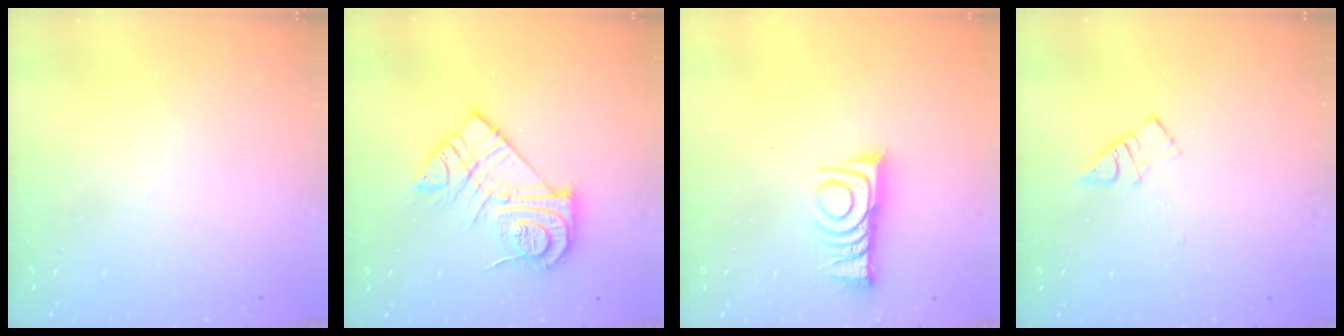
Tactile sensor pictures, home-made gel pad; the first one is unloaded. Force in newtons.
{"total": 15.9, "press": 15.9, "slide": 1.0}
{"total": 10.6, "press": 10.6, "slide": 0.4}
{"total": 3.9, "press": 3.9, "slide": 0.5}